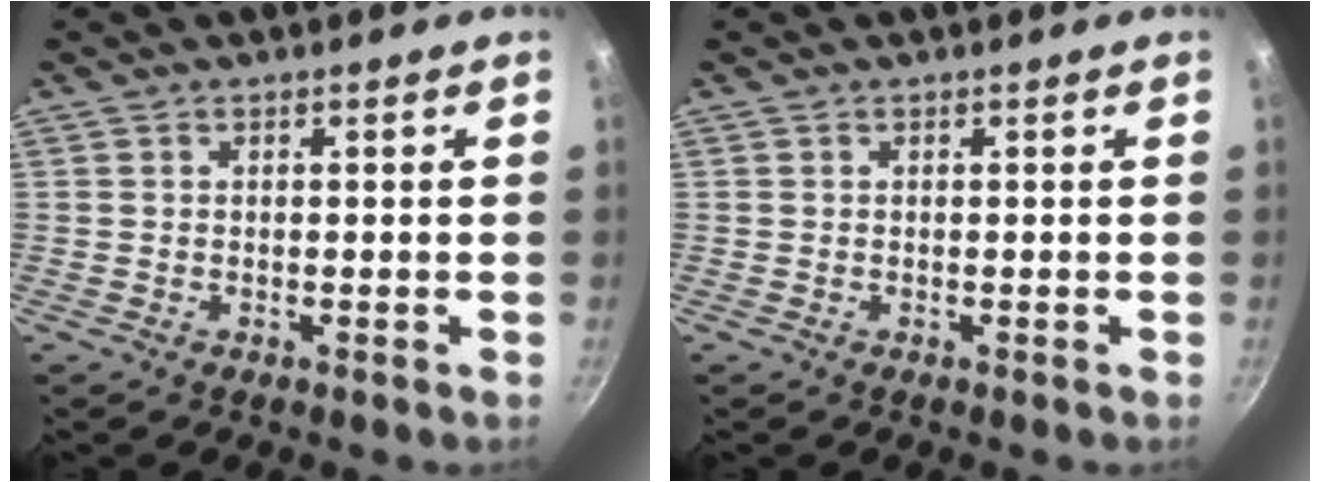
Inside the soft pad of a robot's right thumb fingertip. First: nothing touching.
{"total": 0.0}